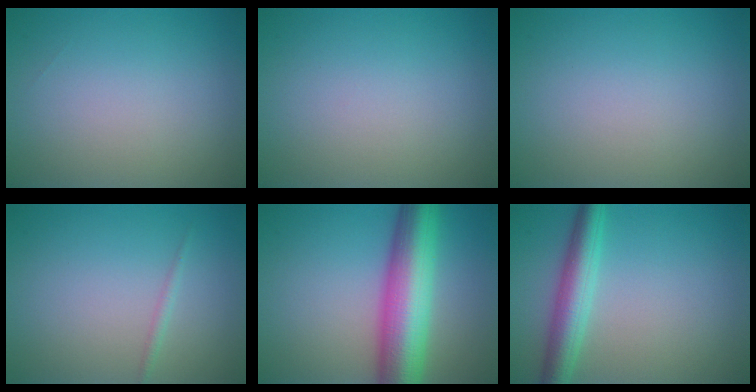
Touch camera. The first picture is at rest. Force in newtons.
{"total": 0.0}
{"total": 0.0}
{"total": 0.7, "press": 0.7, "slide": 0.0}
{"total": 10.1, "press": 10.1, "slide": 0.1}
{"total": 4.4, "press": 4.4, "slide": 0.1}